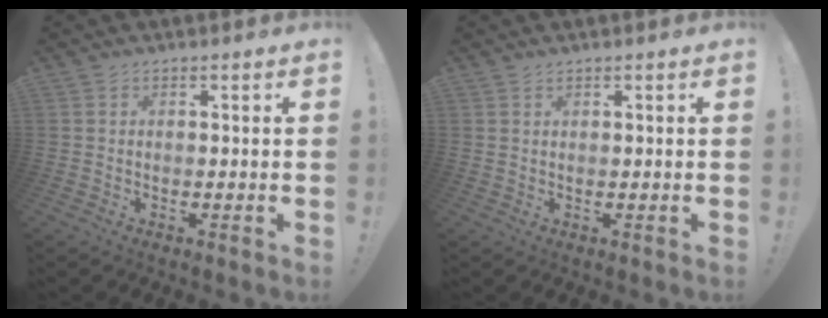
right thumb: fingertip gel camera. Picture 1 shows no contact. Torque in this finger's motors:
{"motor_torque": [0.12, 0.08, 0.20, 0.02, 0.03]}